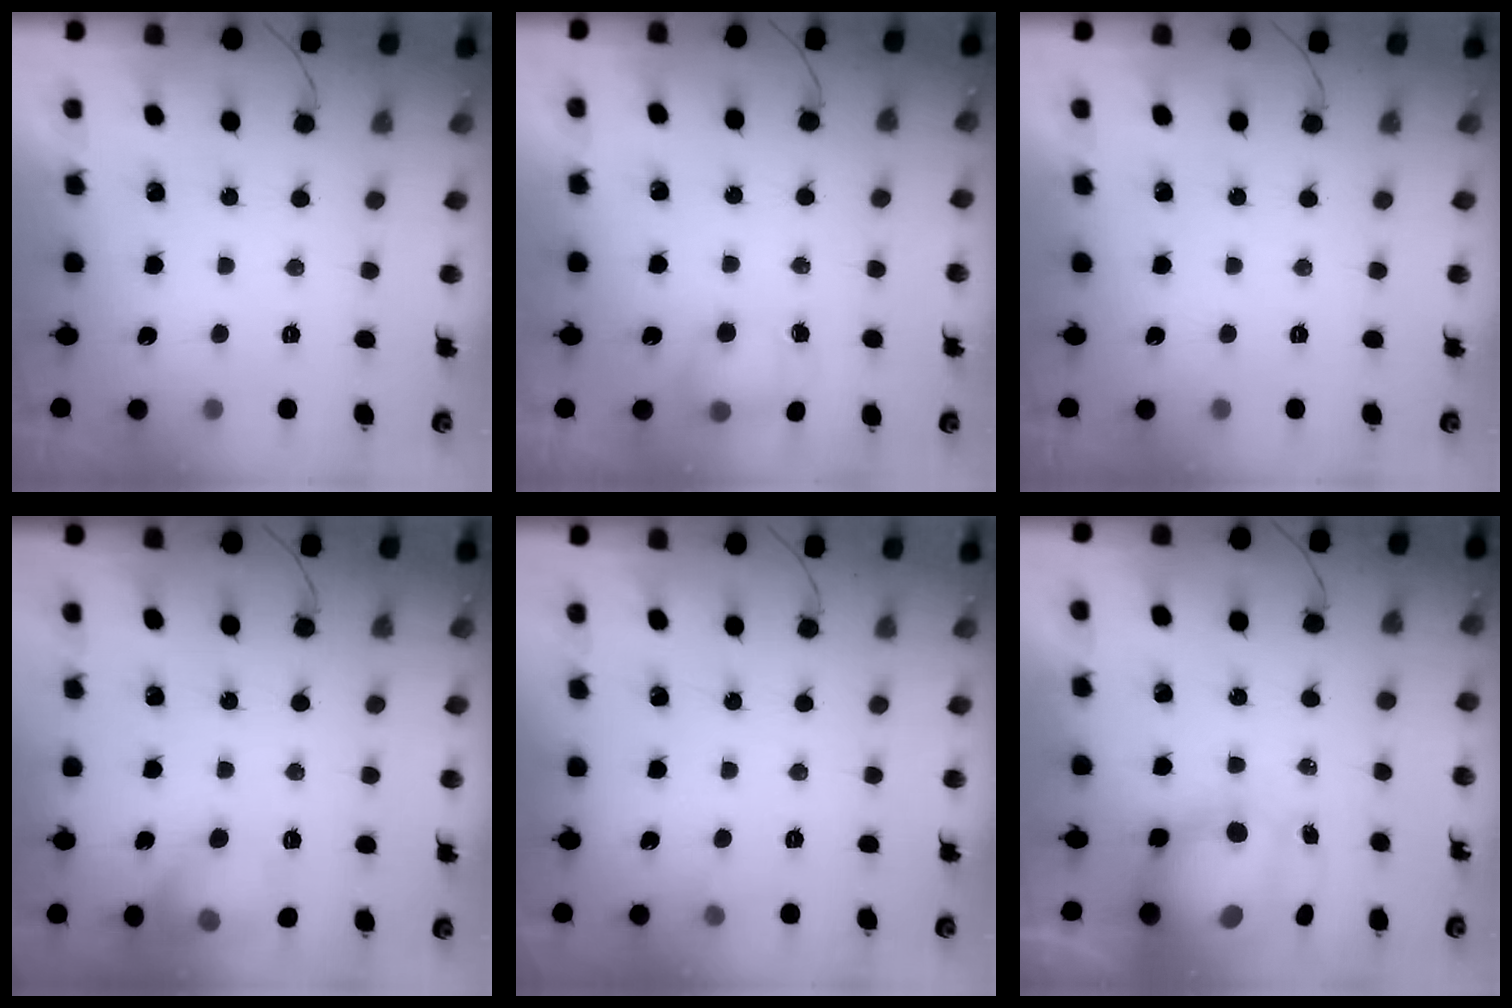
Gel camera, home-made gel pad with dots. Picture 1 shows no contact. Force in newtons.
{"total": 5.3, "press": 5.3, "slide": 0.8}
{"total": 0.0}
{"total": 10.9, "press": 10.8, "slide": 0.8}
{"total": 3.0, "press": 2.8, "slide": 1.1}
{"total": 10.6, "press": 10.2, "slide": 2.6}